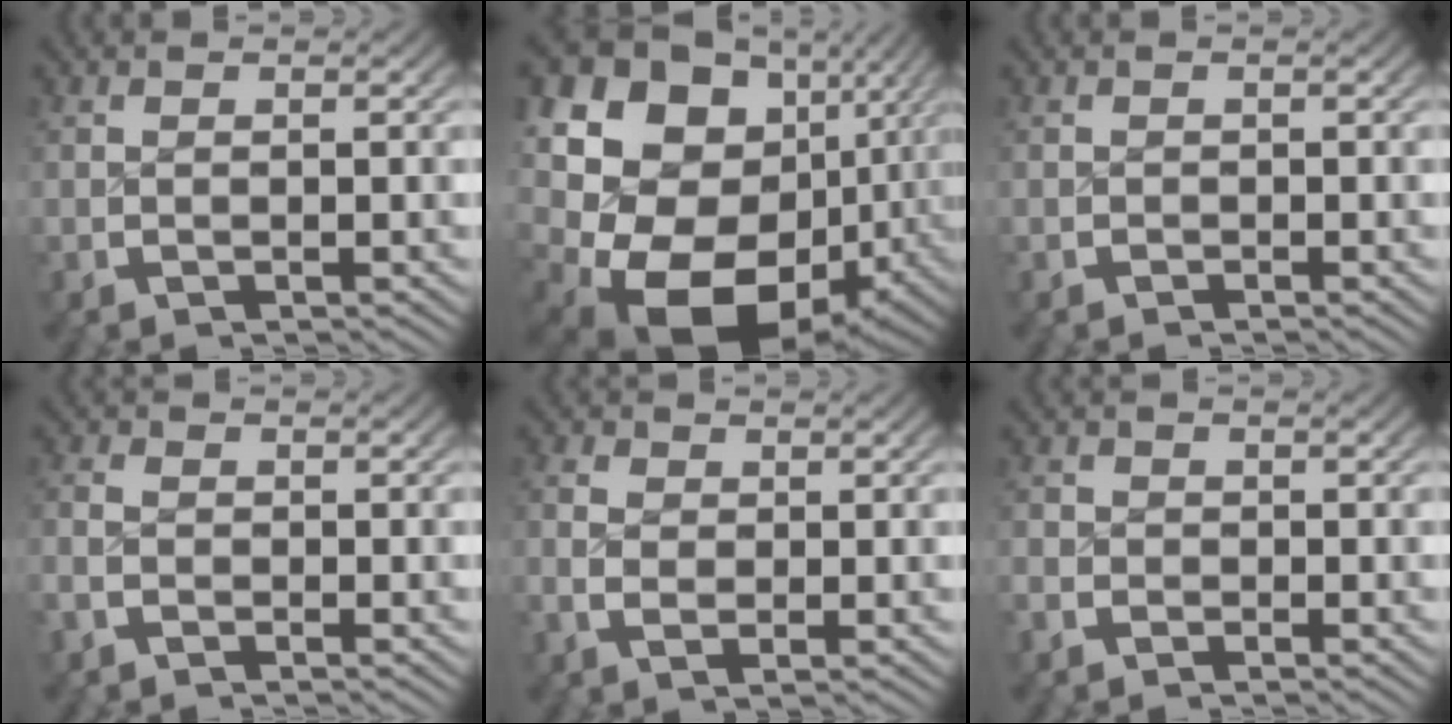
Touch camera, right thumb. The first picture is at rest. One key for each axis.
{"total": 23.4, "fx": -1.1, "fy": 17.2, "fz": 15.8, "tx": -0.305, "ty": -0.053, "tz": 0.005}
{"total": 0.5, "fx": -0.3, "fy": 0.1, "fz": -0.4, "tx": 0.009, "ty": 0.002, "tz": -0.005}
{"total": 1.6, "fx": -1.2, "fy": 1.1, "fz": 0.5, "tx": -0.017, "ty": 0.003, "tz": -0.028}
{"total": 1.8, "fx": -0.3, "fy": 1.5, "fz": 1.0, "tx": -0.024, "ty": -0.005, "tz": -0.006}
{"total": 1.7, "fx": -1.2, "fy": 1.3, "fz": -0.1, "tx": -0.003, "ty": 0.001, "tz": -0.030}